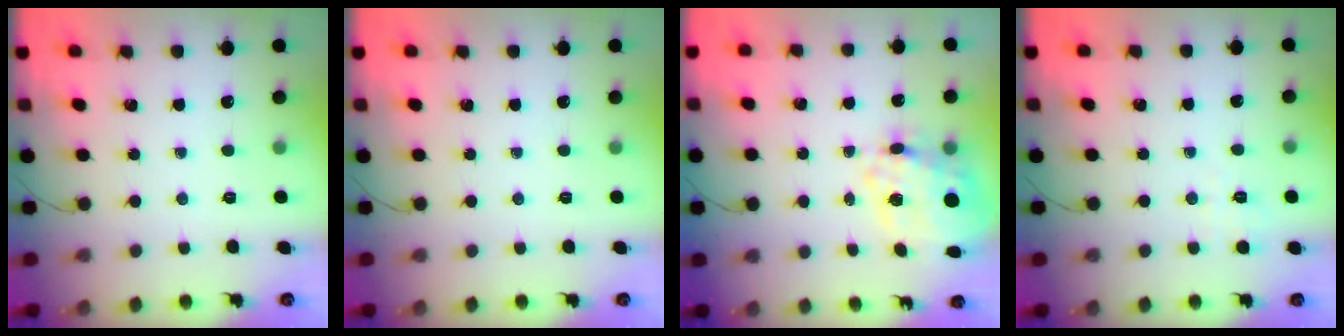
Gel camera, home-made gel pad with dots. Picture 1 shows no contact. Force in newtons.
{"total": 0.0}
{"total": 17.0, "press": 16.6, "slide": 3.6}
{"total": 2.2, "press": 1.5, "slide": 1.5}